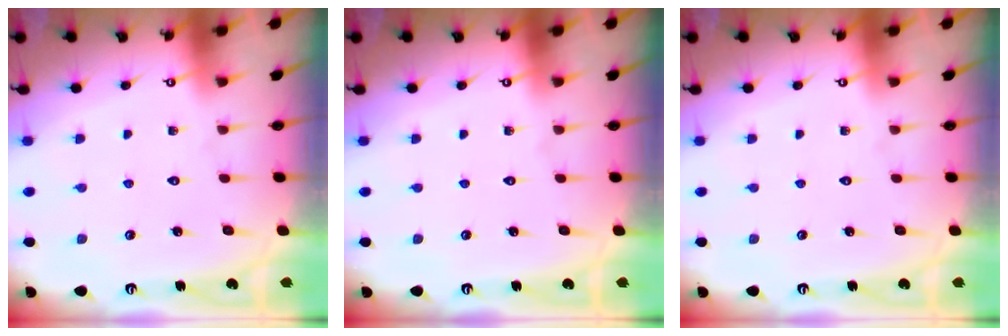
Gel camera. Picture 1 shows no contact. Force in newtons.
{"total": 0.0}
{"total": 0.0}